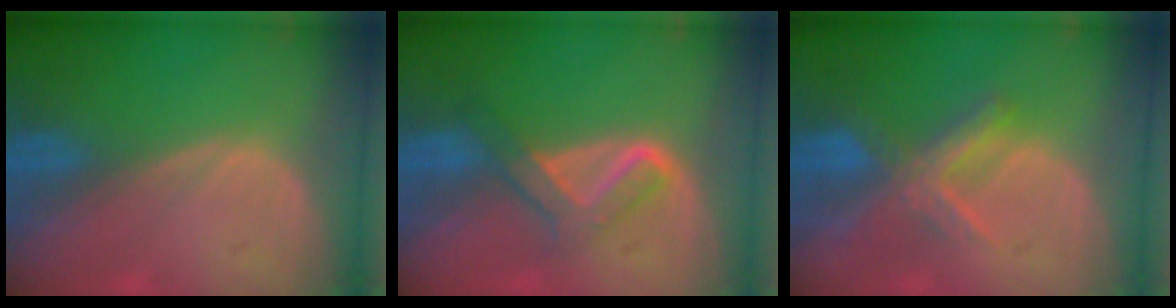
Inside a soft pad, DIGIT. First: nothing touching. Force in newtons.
{"total": 5.1, "press": 5.0, "slide": 0.8}
{"total": 6.7, "press": 6.1, "slide": 2.9}